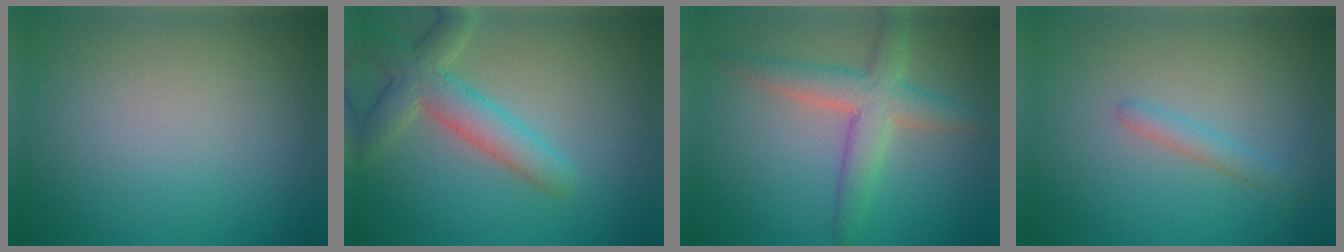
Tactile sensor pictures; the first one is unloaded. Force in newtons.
{"total": 4.7, "press": 4.7, "slide": 0.5}
{"total": 4.4, "press": 4.4, "slide": 0.3}
{"total": 1.4, "press": 1.4, "slide": 0.0}